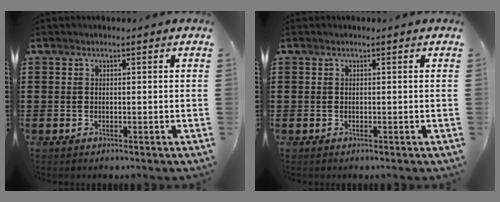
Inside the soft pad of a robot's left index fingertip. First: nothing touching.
{"total": 0.0}